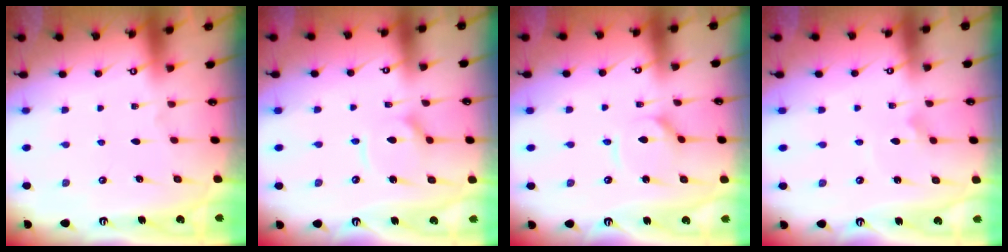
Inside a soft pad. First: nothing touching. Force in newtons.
{"total": 7.9, "press": 7.8, "slide": 0.8}
{"total": 5.4, "press": 5.4, "slide": 0.6}
{"total": 2.5, "press": 2.5, "slide": 0.1}